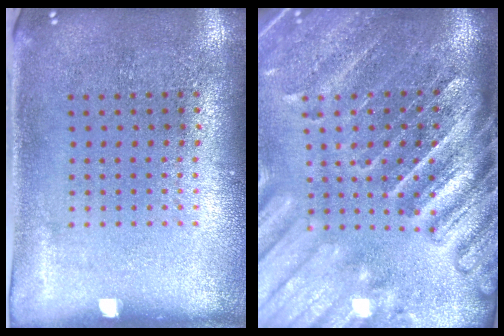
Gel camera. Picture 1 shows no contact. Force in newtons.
{"total": 4.1, "press": 3.5, "slide": 2.2}